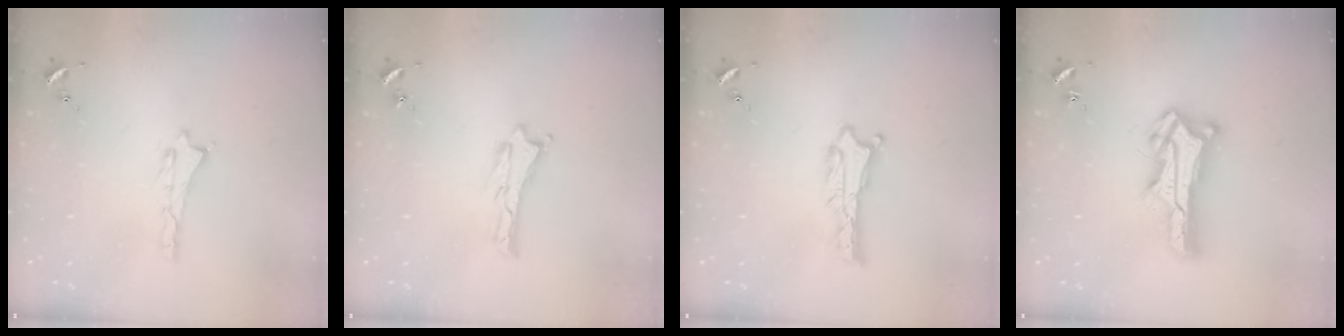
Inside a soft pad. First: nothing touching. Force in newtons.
{"total": 0.0}
{"total": 0.6, "press": 0.6, "slide": 0.1}
{"total": 9.2, "press": 9.2, "slide": 1.0}